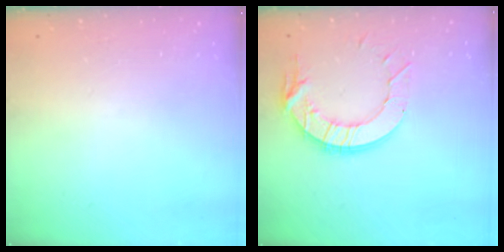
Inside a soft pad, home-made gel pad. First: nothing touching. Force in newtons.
{"total": 12.2, "press": 12.2, "slide": 0.7}